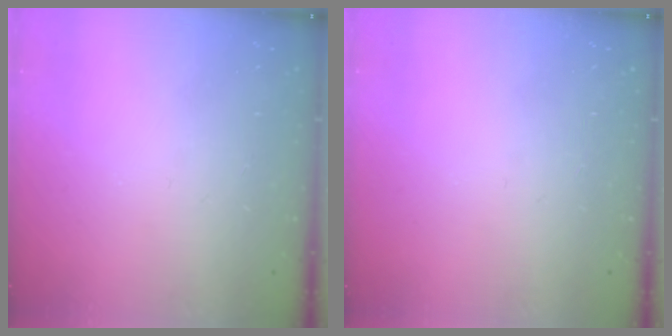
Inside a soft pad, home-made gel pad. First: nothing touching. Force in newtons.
{"total": 0.0}